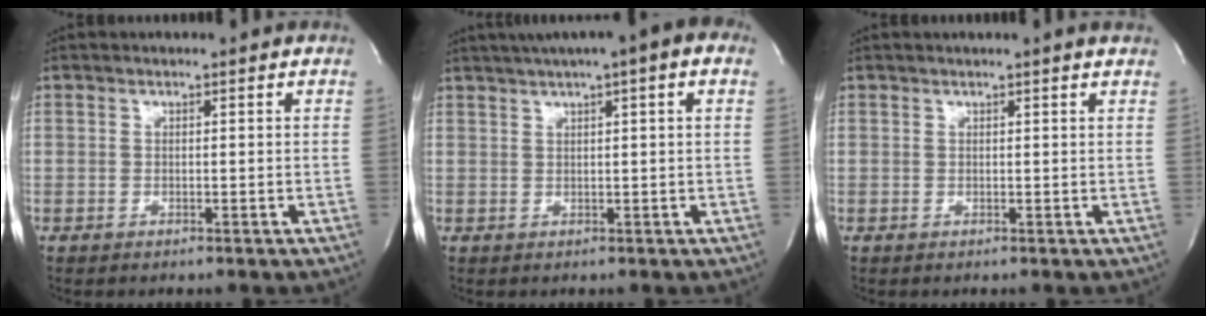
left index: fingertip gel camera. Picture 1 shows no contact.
{"total": 9.2, "force": [5.4, 0.8, 7.4], "torque": [-0.115, 0.038, 0.073]}
{"total": 2.3, "force": [2.0, -0.5, 0.9], "torque": [-0.018, 0.006, 0.022]}